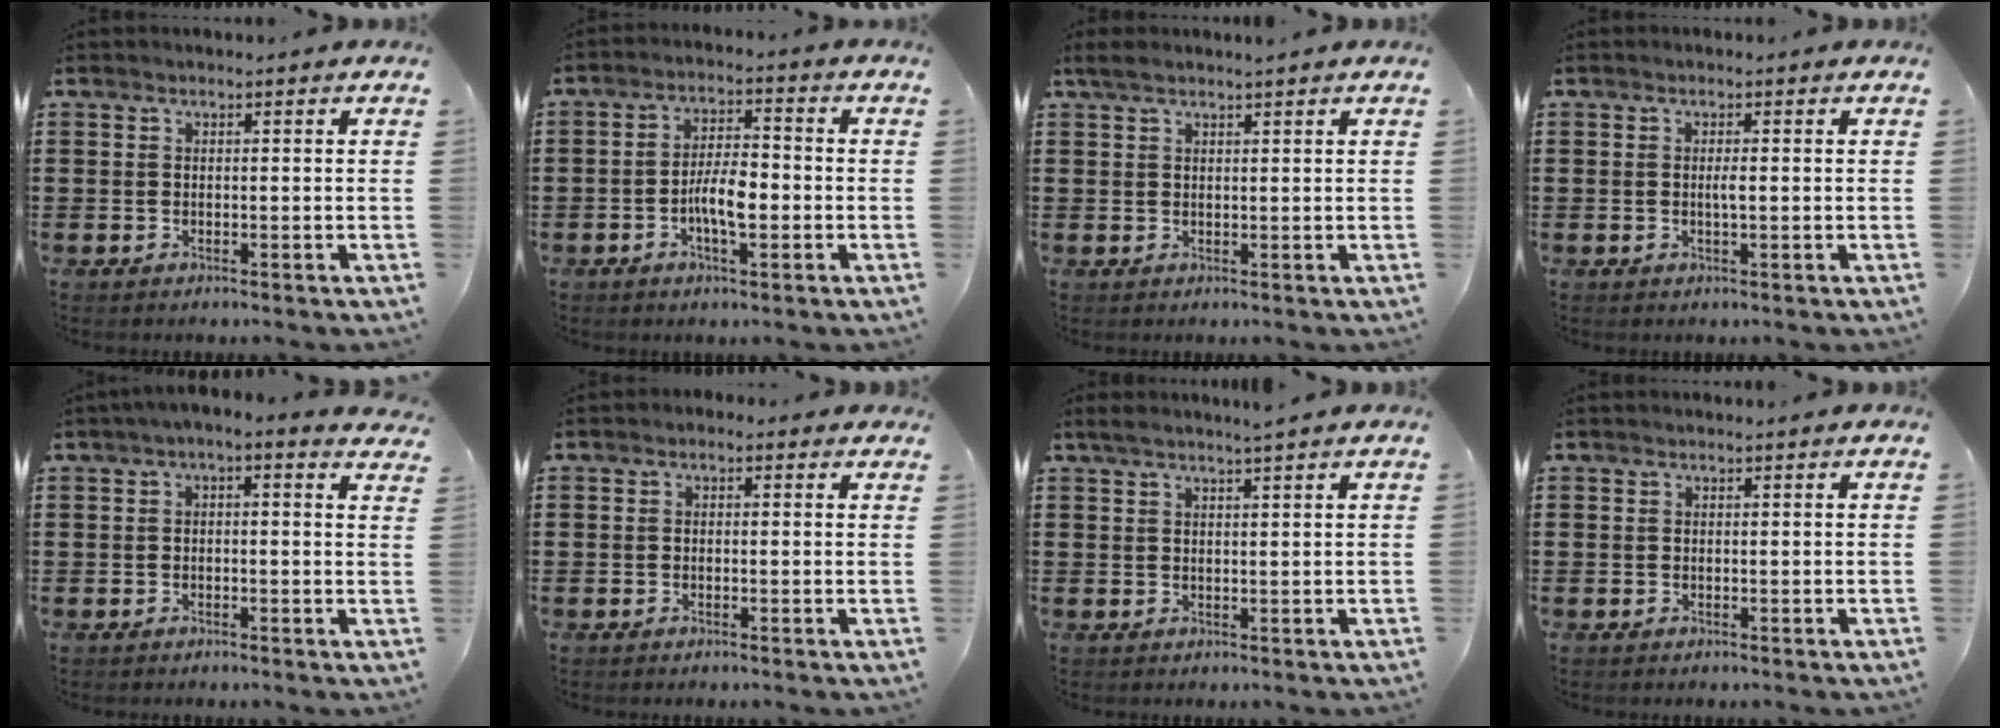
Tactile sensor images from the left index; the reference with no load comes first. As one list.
[{"total": 5.9, "force": [-1.7, 2.0, 5.3], "torque": [-0.106, 0.007, -0.036]}, {"total": 1.9, "force": [1.5, 0.2, 1.2], "torque": [-0.026, 0.001, 0.028]}, {"total": 1.3, "force": [0.0, 0.1, 1.3], "torque": [-0.026, -0.002, -0.002]}, {"total": 1.4, "force": [-0.1, 0.4, 1.4], "torque": [-0.025, 0.003, -0.005]}, {"total": 0.9, "force": [-0.3, 0.6, 0.5], "torque": [-0.010, 0.005, -0.006]}, {"total": 2.3, "force": [1.9, -0.4, 1.2], "torque": [-0.027, 0.002, 0.036]}, {"total": 0.0}]